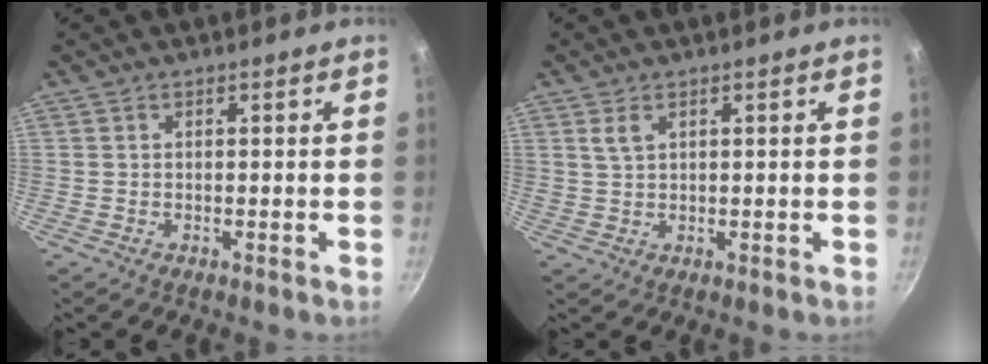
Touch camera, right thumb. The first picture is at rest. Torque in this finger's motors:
{"motor_torque": [-0.43, 0.54, 0.32, 0.56, 0.04]}